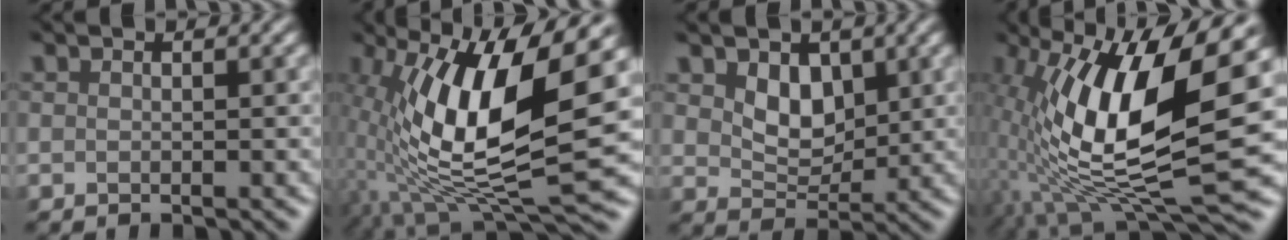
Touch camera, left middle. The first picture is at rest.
{"total": 13.2, "force": [0.3, 4.5, 12.4], "torque": [-0.250, -0.015, -0.005]}
{"total": 2.9, "force": [1.4, 2.0, 1.5], "torque": [-0.037, -0.007, 0.019]}
{"total": 14.6, "force": [0.8, 5.3, 13.6], "torque": [-0.262, -0.010, 0.000]}